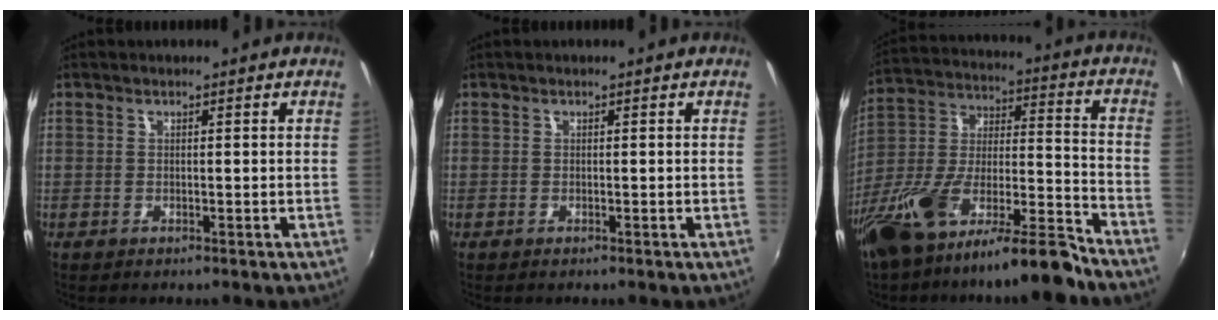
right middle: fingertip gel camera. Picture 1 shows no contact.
{"total": 0.0}
{"total": 21.1, "force": [-15.3, 4.1, 13.9], "torque": [-0.256, -0.016, -0.266]}